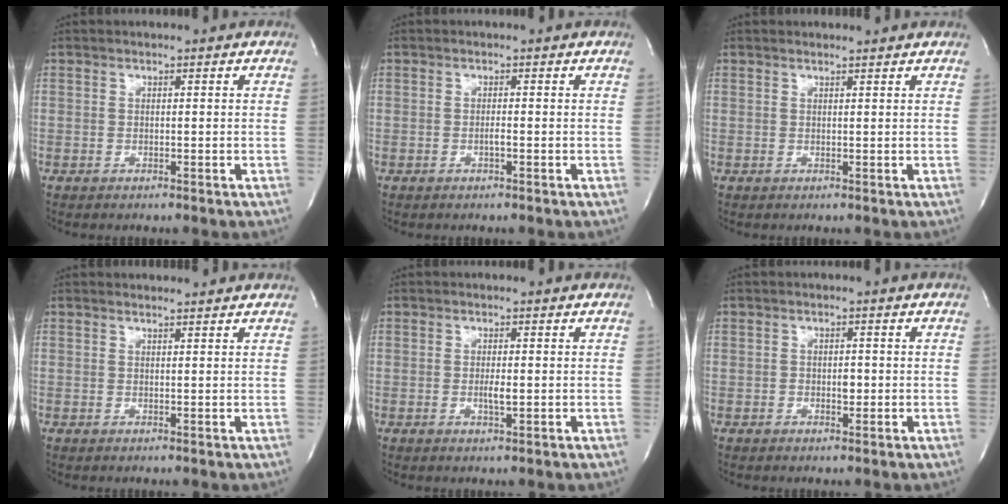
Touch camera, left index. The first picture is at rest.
{"total": 0.8, "force": [-0.5, 0.0, 0.6], "torque": [-0.012, -0.002, -0.010]}
{"total": 1.7, "force": [1.7, 0.0, 0.1], "torque": [-0.012, 0.000, 0.019]}
{"total": 2.7, "force": [2.7, 0.2, 0.2], "torque": [-0.012, 0.003, 0.028]}
{"total": 1.7, "force": [-0.3, 0.3, 1.6], "torque": [-0.033, -0.005, -0.004]}
{"total": 1.5, "force": [-0.4, 0.9, 1.2], "torque": [-0.018, -0.001, -0.006]}